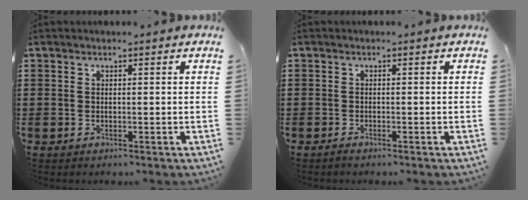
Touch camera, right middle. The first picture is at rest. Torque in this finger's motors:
{"motor_torque": [-1.00, 1.12, -0.02, -0.01]}